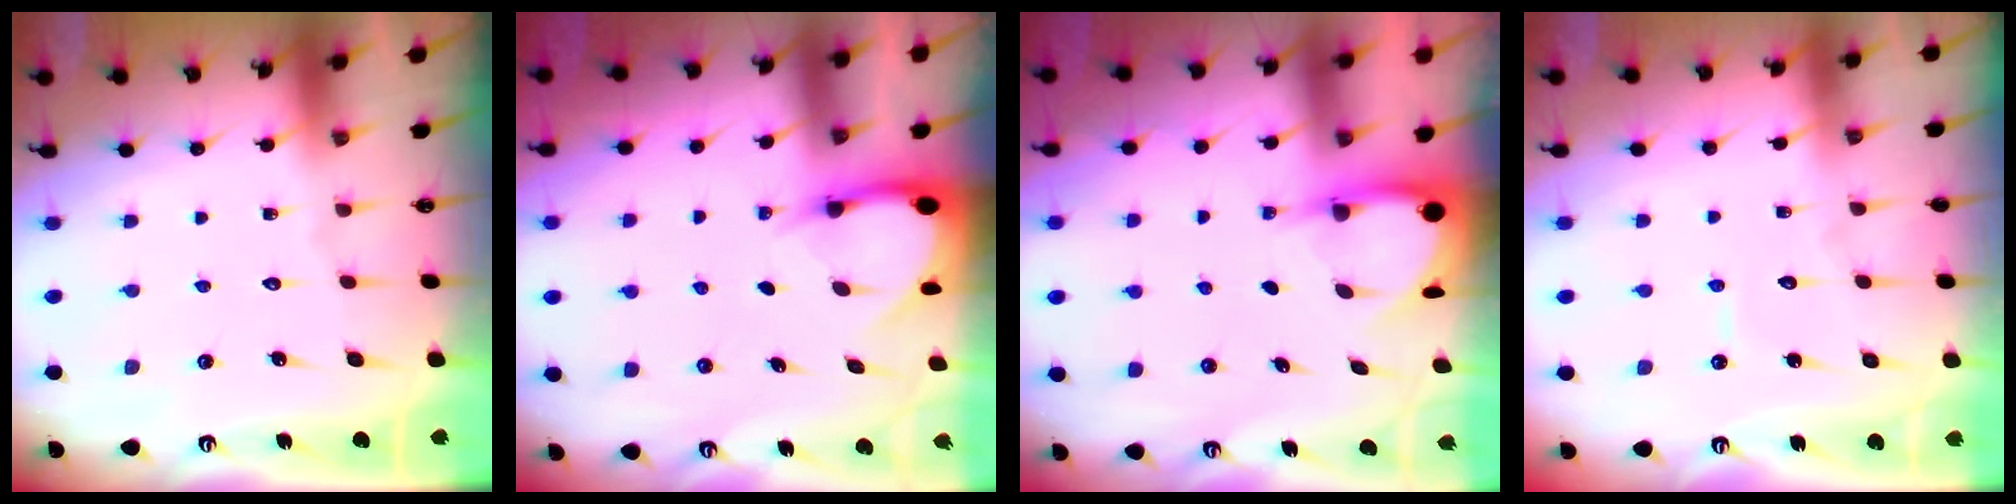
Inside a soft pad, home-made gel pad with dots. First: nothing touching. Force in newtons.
{"total": 3.7, "press": 3.7, "slide": 0.2}
{"total": 3.9, "press": 3.9, "slide": 0.4}
{"total": 3.7, "press": 3.7, "slide": 0.1}